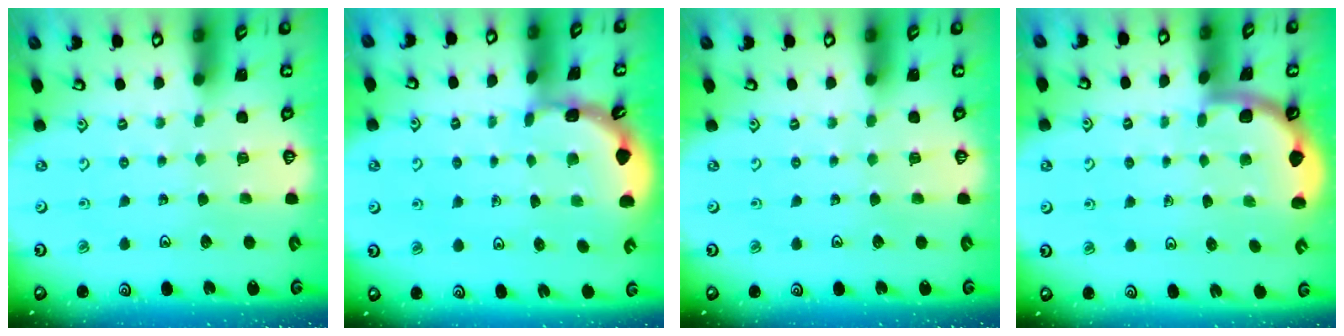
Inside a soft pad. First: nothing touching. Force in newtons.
{"total": 1.7, "press": 1.6, "slide": 0.1}
{"total": 0.0}
{"total": 2.2, "press": 2.2, "slide": 0.1}